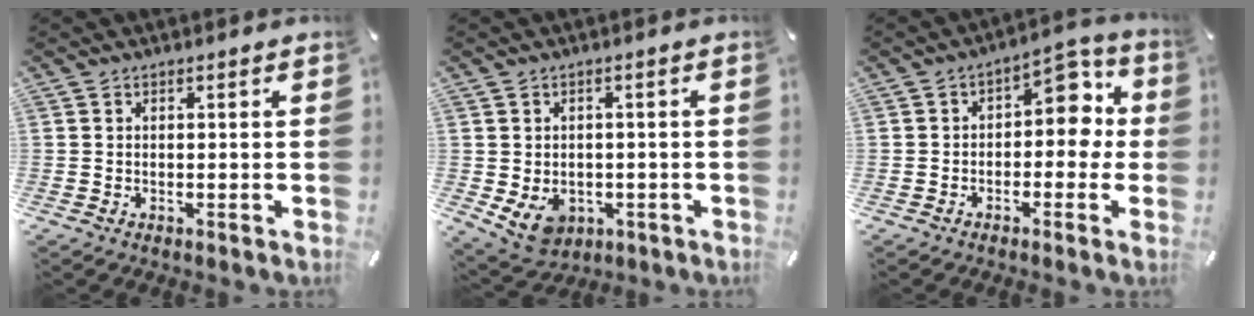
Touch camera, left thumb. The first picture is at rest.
{"total": 6.5, "force": [-1.5, 5.3, 3.4], "torque": [-0.067, 0.005, -0.028]}
{"total": 8.5, "force": [1.4, 5.5, 6.3], "torque": [-0.076, -0.010, 0.016]}